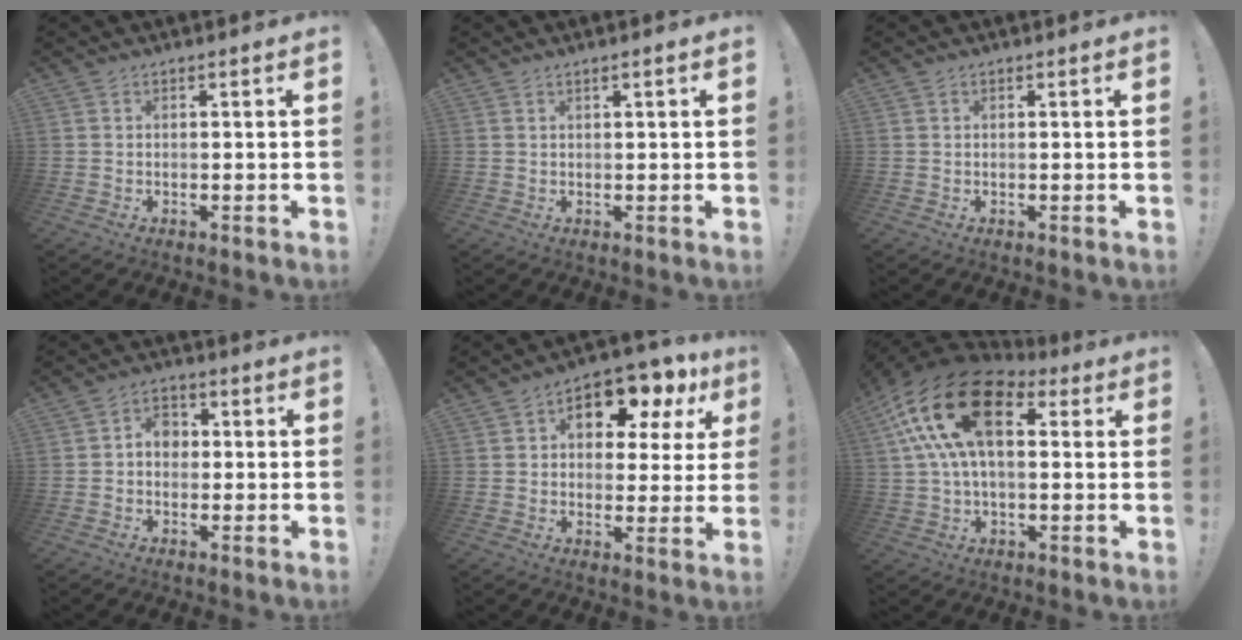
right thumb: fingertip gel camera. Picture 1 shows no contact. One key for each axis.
{"total": 1.3, "fx": 0.7, "fy": -0.1, "fz": 1.1, "tx": -0.024, "ty": 0.002, "tz": 0.012}
{"total": 0.0}
{"total": 5.1, "fx": 0.1, "fy": 4.0, "fz": 3.2, "tx": -0.051, "ty": 0.007, "tz": 0.001}
{"total": 12.9, "fx": 6.2, "fy": 7.1, "fz": 8.7, "tx": -0.127, "ty": -0.030, "tz": 0.104}
{"total": 23.5, "fx": 7.2, "fy": 13.0, "fz": 18.2, "tx": -0.349, "ty": -0.012, "tz": 0.128}